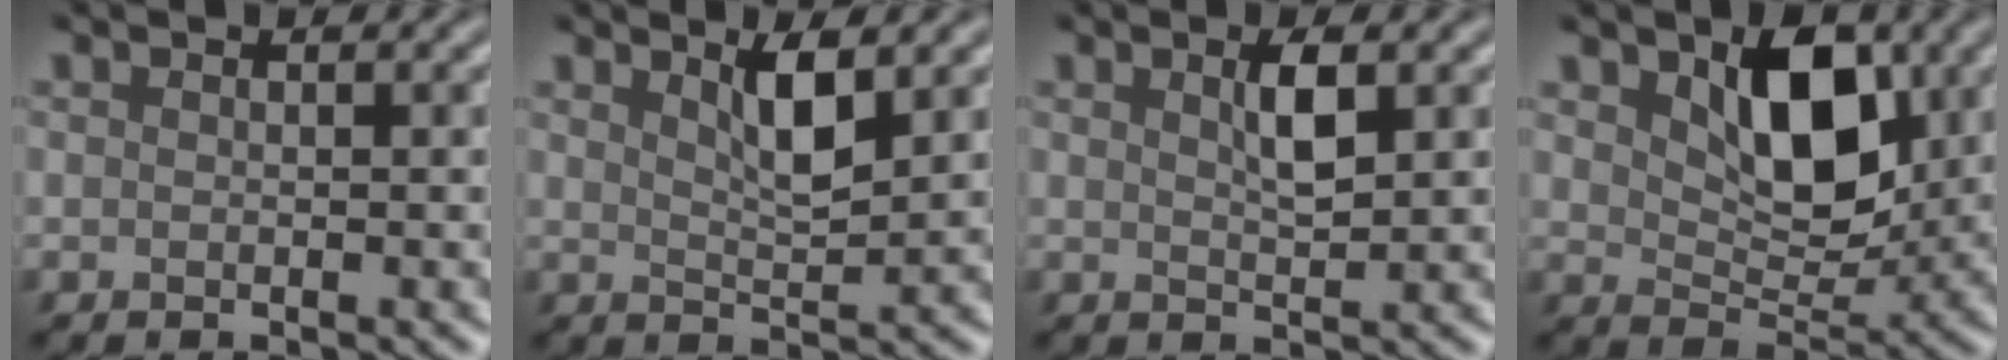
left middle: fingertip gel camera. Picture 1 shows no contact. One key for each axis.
{"total": 2.6, "fx": 1.3, "fy": 0.5, "fz": 2.3, "tx": -0.038, "ty": -0.005, "tz": 0.029}
{"total": 1.9, "fx": 0.6, "fy": 0.4, "fz": 1.8, "tx": -0.031, "ty": 0.000, "tz": 0.017}
{"total": 6.2, "fx": 2.0, "fy": 3.5, "fz": 4.6, "tx": -0.080, "ty": -0.008, "tz": 0.041}